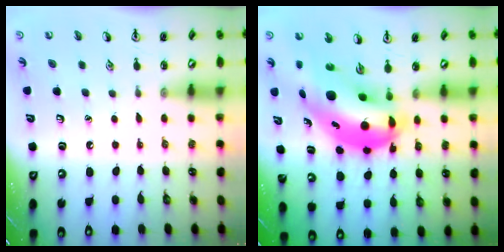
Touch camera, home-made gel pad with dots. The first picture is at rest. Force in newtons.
{"total": 13.8, "press": 13.2, "slide": 3.9}